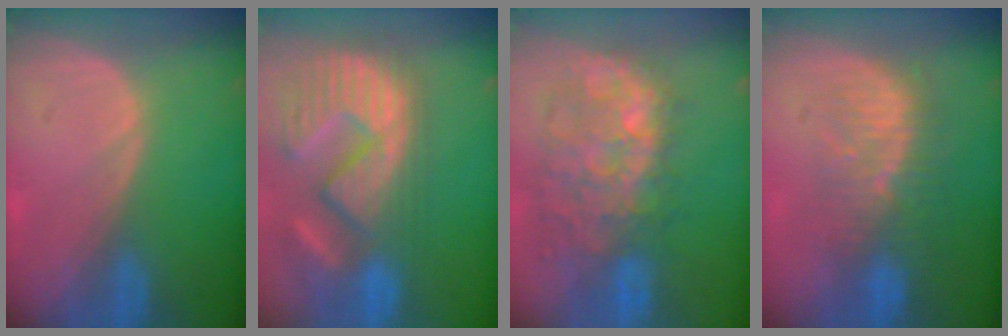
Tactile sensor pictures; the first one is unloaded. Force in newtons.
{"total": 14.6, "press": 12.4, "slide": 7.8}
{"total": 11.0, "press": 10.3, "slide": 3.9}
{"total": 9.0, "press": 8.1, "slide": 3.7}